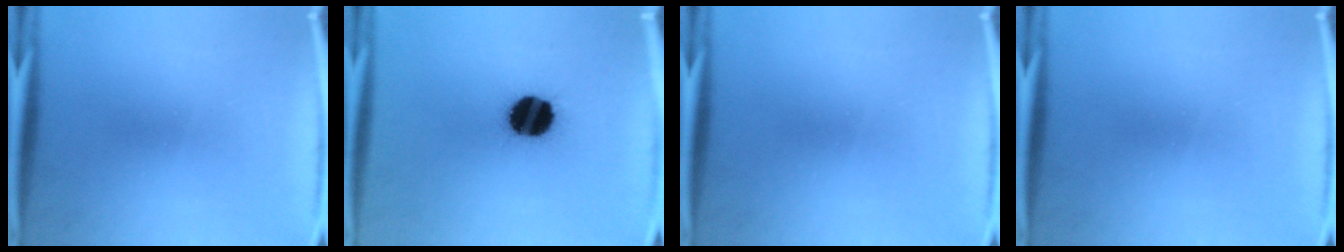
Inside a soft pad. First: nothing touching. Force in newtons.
{"total": 14.7}
{"total": 0.0}
{"total": 0.0}